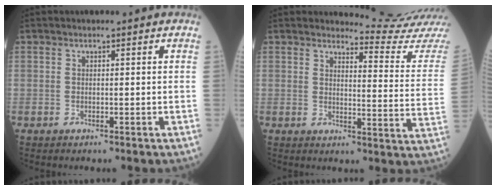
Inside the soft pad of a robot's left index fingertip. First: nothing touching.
{"total": 11.5, "force": [11.2, -2.6, 0.1], "torque": [-0.008, -0.132, 0.122]}